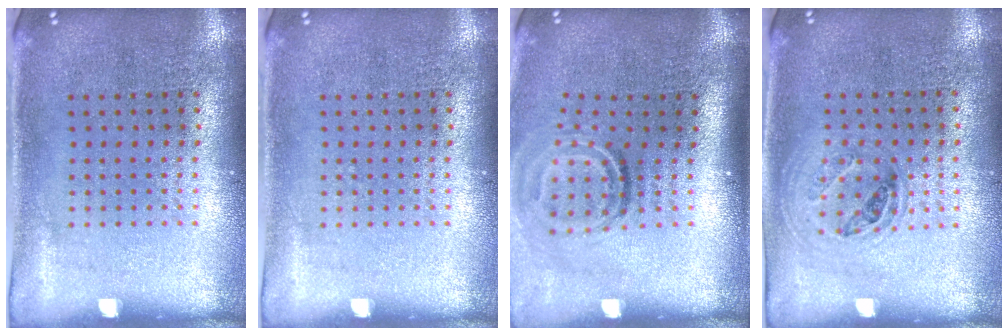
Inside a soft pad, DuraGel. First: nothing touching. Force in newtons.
{"total": 0.0}
{"total": 1.9, "press": 1.1, "slide": 1.5}
{"total": 1.1, "press": 1.0, "slide": 0.5}